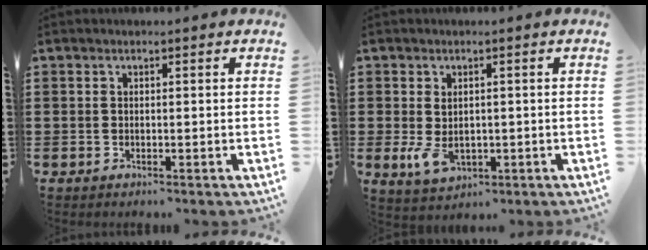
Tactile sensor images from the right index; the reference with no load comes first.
{"total": 3.9, "force": [-0.4, 2.4, 3.0], "torque": [-0.082, -0.006, -0.011]}